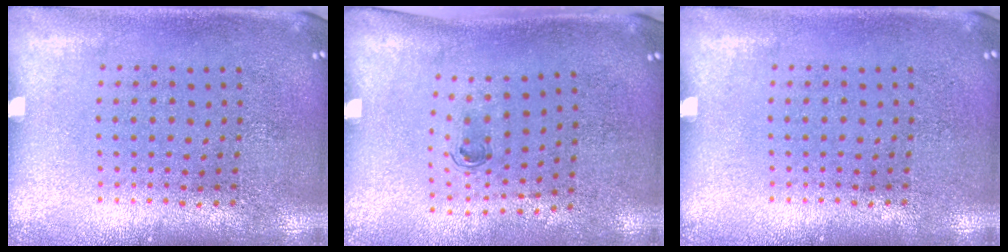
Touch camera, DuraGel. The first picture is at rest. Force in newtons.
{"total": 0.6, "press": 0.3, "slide": 0.5}
{"total": 0.0}